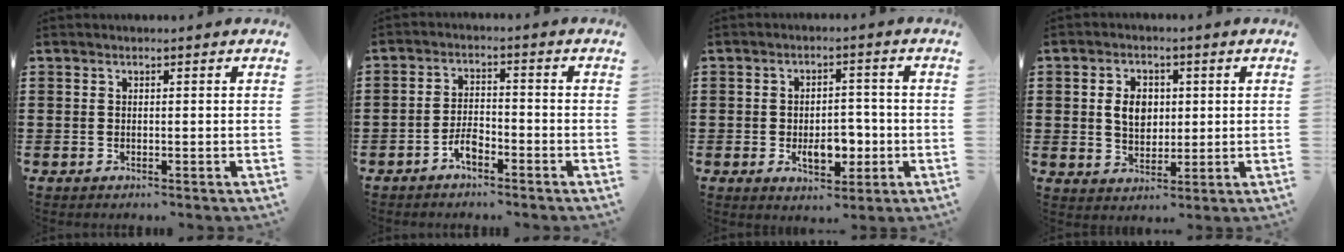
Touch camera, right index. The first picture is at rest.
{"total": 3.6, "force": [-2.5, 1.4, 2.2], "torque": [-0.056, 0.003, -0.052]}
{"total": 5.2, "force": [-1.0, 3.6, 3.6], "torque": [-0.051, 0.002, -0.020]}
{"total": 5.1, "force": [0.7, 3.6, 3.5], "torque": [-0.077, 0.008, 0.005]}